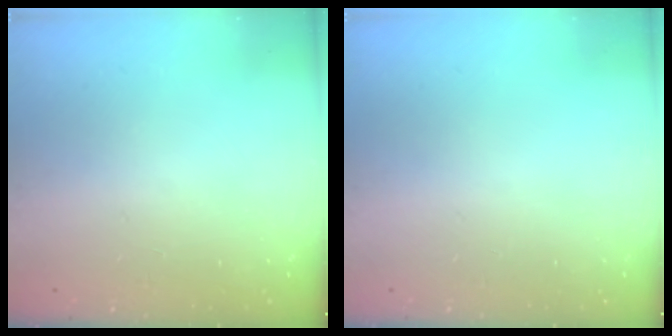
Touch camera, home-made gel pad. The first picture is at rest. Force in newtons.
{"total": 0.0}